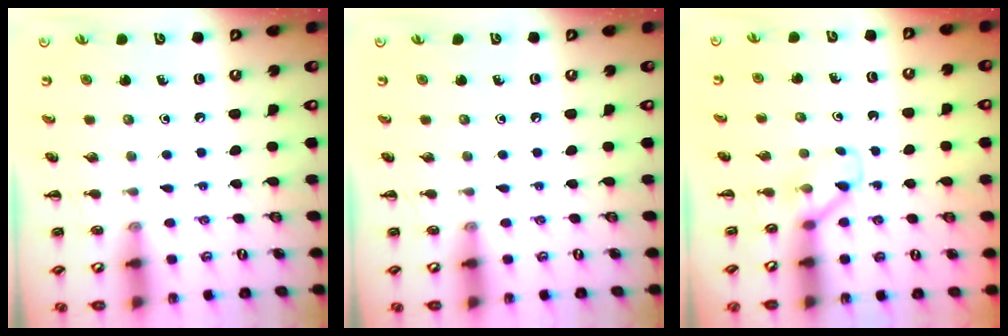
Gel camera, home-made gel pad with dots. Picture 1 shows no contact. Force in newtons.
{"total": 0.0}
{"total": 2.8, "press": 2.6, "slide": 0.9}